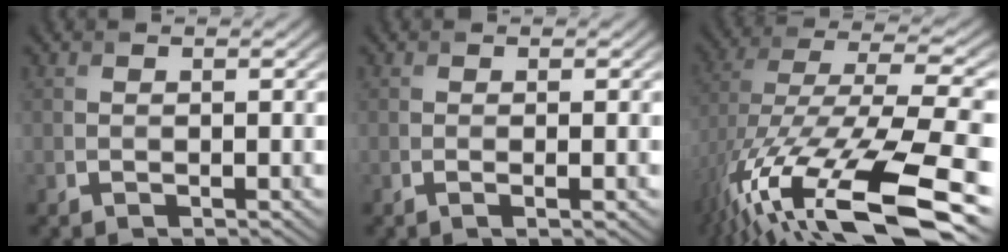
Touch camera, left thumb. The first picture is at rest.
{"total": 1.3, "force": [-0.2, 0.3, 1.3], "torque": [-0.021, 0.000, -0.006]}
{"total": 17.1, "force": [-7.6, 6.5, 13.9], "torque": [-0.293, -0.006, -0.126]}